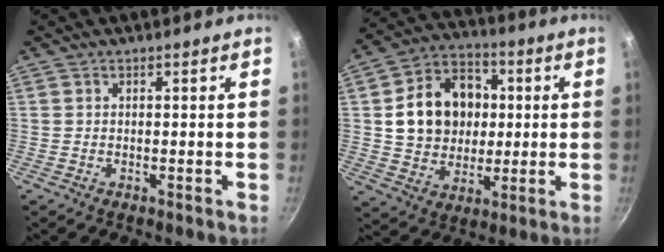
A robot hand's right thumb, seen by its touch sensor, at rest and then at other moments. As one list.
[{"total": 16.7, "force": [1.9, 13.6, 9.5], "torque": [-0.124, 0.020, 0.033]}]